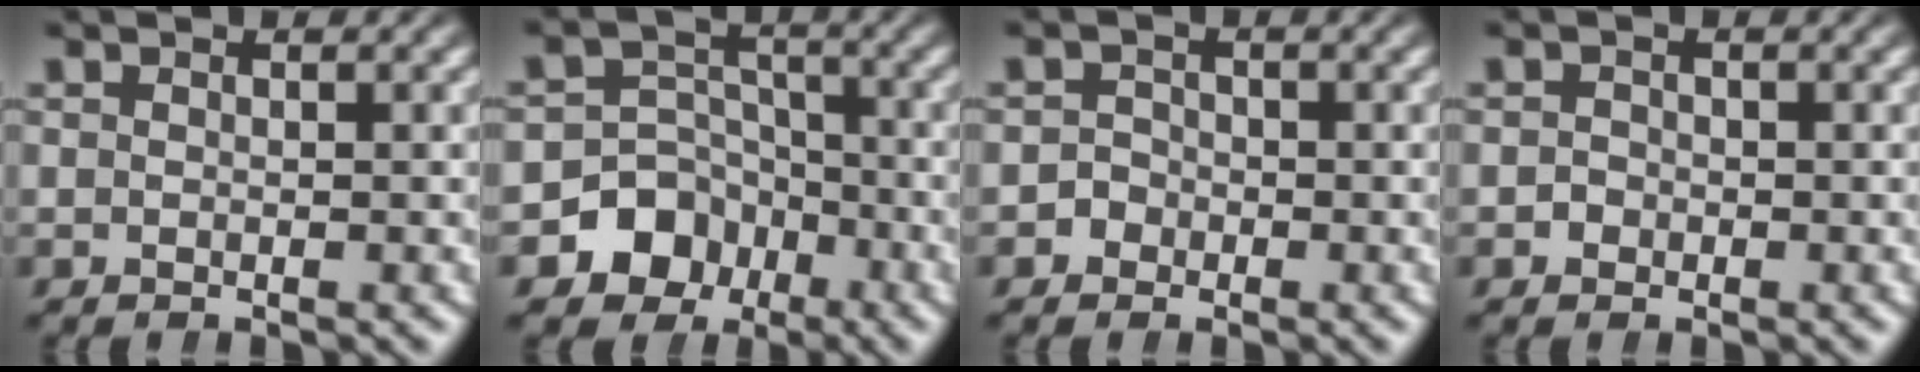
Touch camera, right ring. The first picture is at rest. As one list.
[{"total": 8.2, "force": [-3.4, 7.1, 2.3], "torque": [-0.052, -0.028, -0.057]}, {"total": 1.9, "force": [-0.8, 1.7, -0.1], "torque": [-0.008, -0.009, -0.018]}, {"total": 0.8, "force": [-0.5, 0.5, -0.3], "torque": [-0.001, -0.012, -0.006]}]